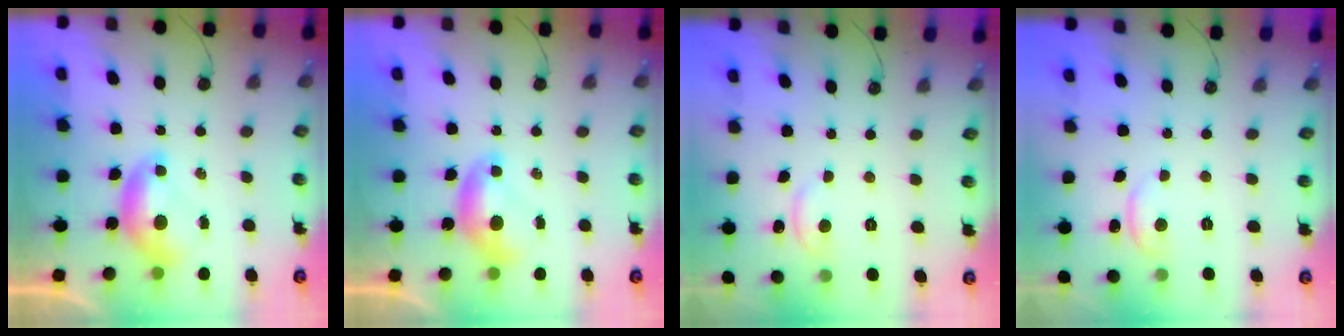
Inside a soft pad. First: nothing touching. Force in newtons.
{"total": 0.0}
{"total": 1.9, "press": 1.9, "slide": 0.1}
{"total": 0.6, "press": 0.1, "slide": 0.6}